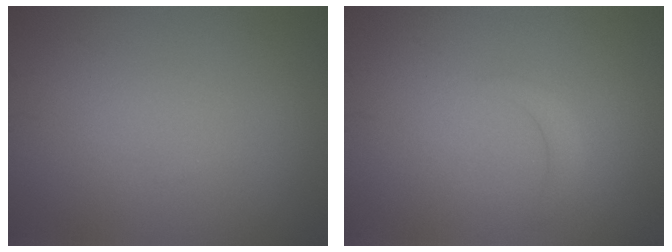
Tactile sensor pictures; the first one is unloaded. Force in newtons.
{"total": 1.2, "press": 1.2, "slide": 0.2}